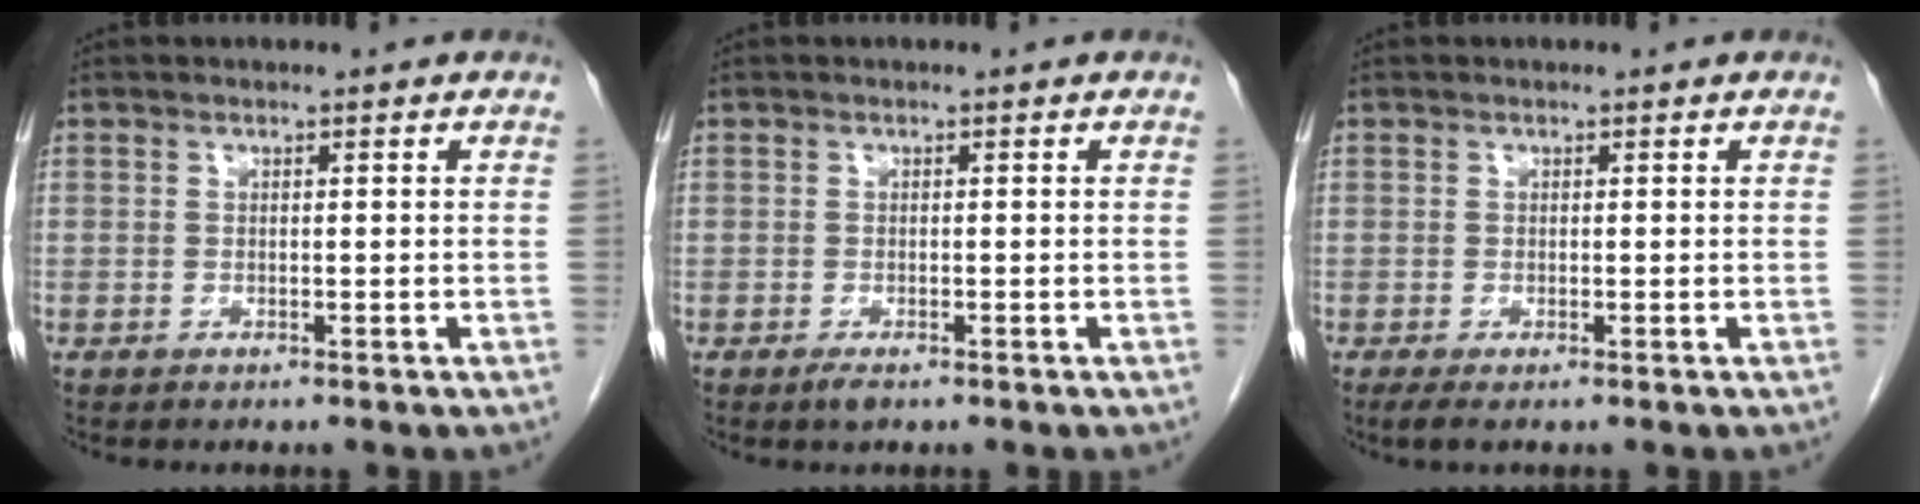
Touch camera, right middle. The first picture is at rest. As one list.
[{"total": 1.4, "force": [-0.9, 0.4, 1.0], "torque": [-0.020, -0.002, -0.014]}, {"total": 1.6, "force": [-1.0, 0.2, 1.2], "torque": [-0.026, -0.007, -0.018]}]